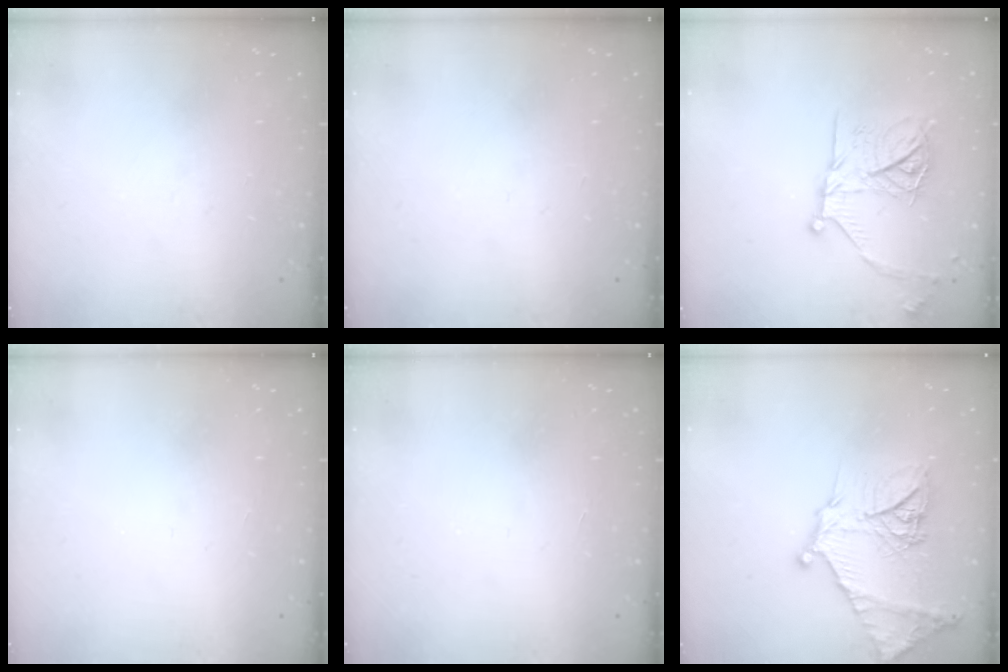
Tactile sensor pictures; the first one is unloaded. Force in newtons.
{"total": 0.0}
{"total": 18.2, "press": 18.2, "slide": 1.2}
{"total": 1.5, "press": 1.5, "slide": 0.1}
{"total": 1.5, "press": 1.5, "slide": 0.1}
{"total": 20.3, "press": 20.3, "slide": 1.7}